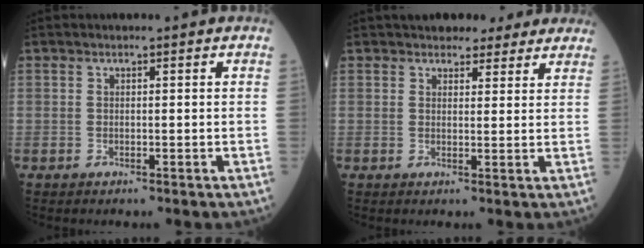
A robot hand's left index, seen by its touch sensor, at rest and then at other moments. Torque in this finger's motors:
{"motor_torque": [1.07, -1.07, 0.41, 0.06]}